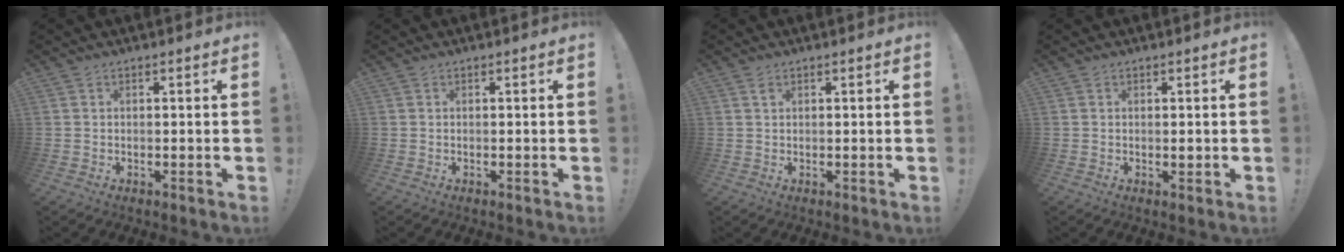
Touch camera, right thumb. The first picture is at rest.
{"total": 0.0}
{"total": 1.1, "force": [0.6, 0.5, 0.8], "torque": [-0.008, -0.002, 0.008]}
{"total": 0.6, "force": [-0.1, 0.4, 0.5], "torque": [-0.001, -0.003, -0.003]}